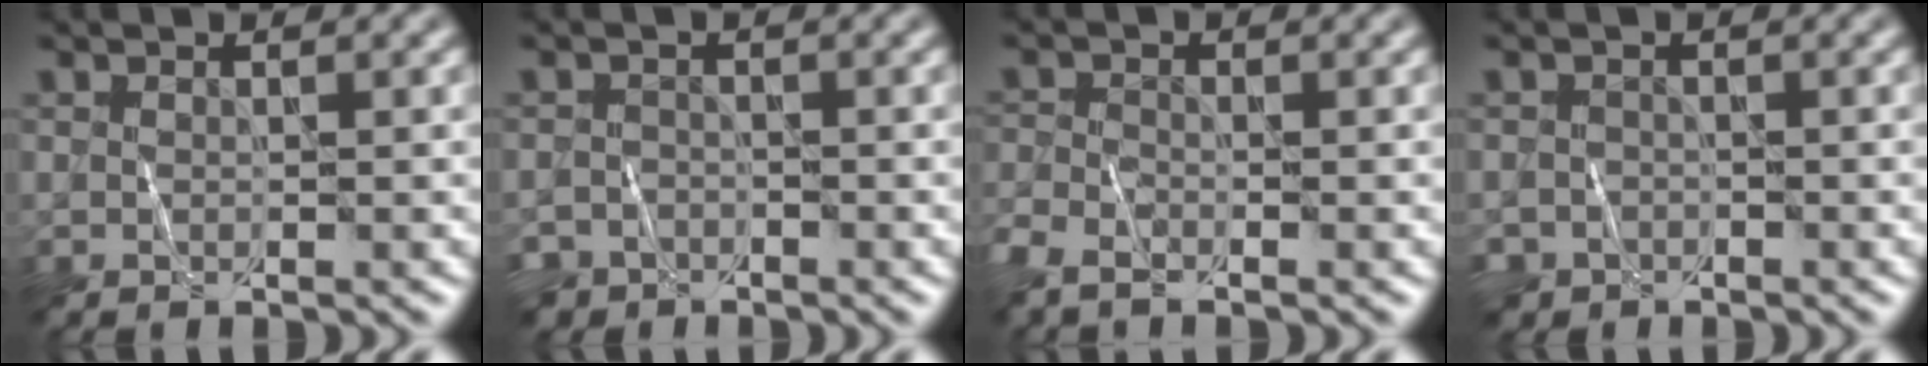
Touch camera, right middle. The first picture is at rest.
{"total": 2.8, "force": [-2.4, 1.6, 0.0], "torque": [0.014, 0.002, -0.043]}
{"total": 3.0, "force": [-2.3, 1.2, 1.5], "torque": [-0.035, -0.009, -0.060]}
{"total": 2.3, "force": [-1.7, 1.4, -0.1], "torque": [0.015, 0.003, -0.031]}